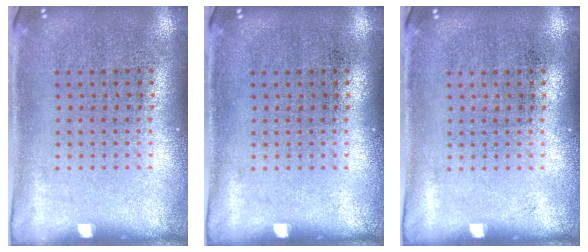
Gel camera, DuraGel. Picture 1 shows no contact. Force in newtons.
{"total": 0.0}
{"total": 0.0}